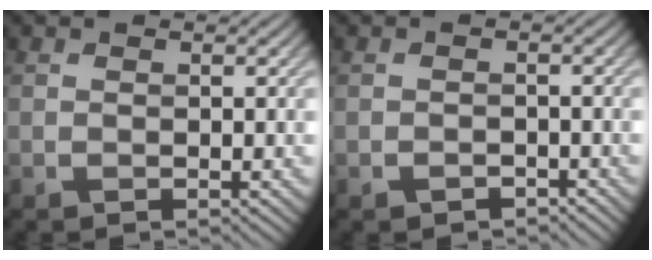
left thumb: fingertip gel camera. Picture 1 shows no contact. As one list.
[{"total": 1.2, "force": [-1.1, 0.6, 0.3], "torque": [-0.003, 0.000, -0.020]}]